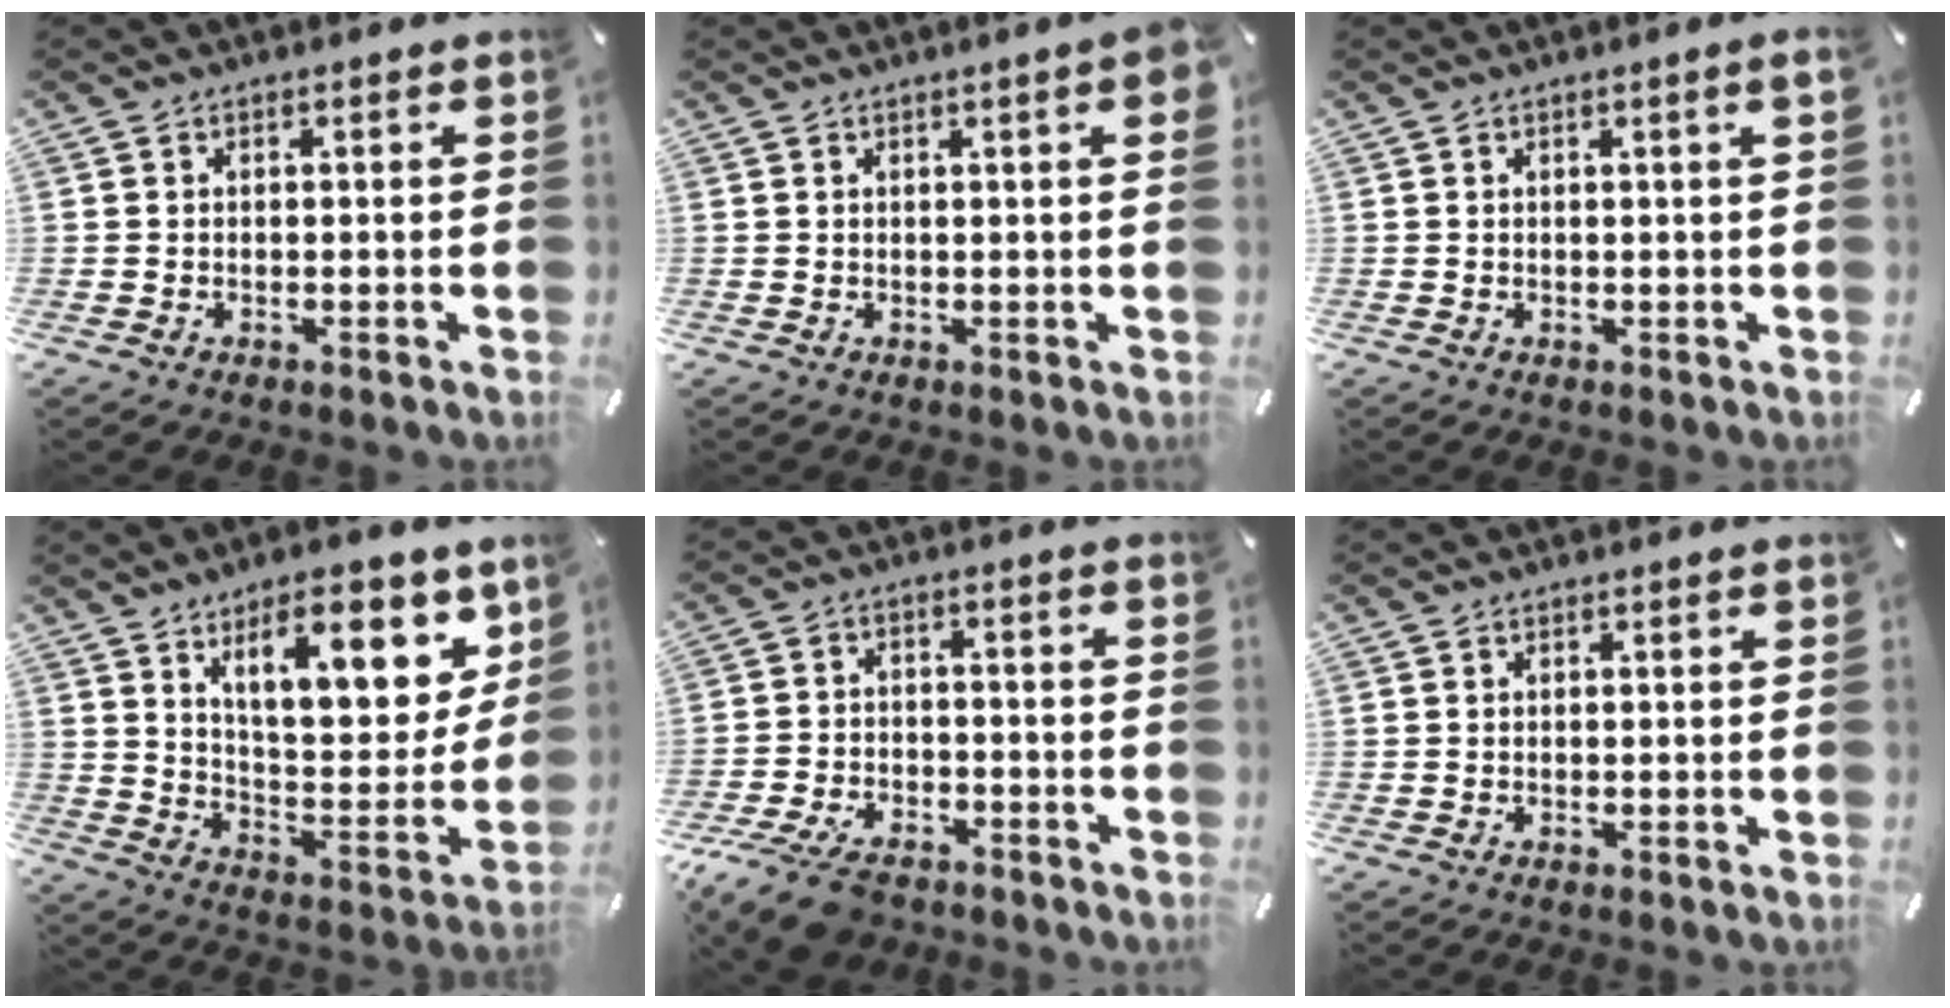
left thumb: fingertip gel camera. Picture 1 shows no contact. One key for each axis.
{"total": 3.7, "fx": 1.2, "fy": 0.5, "fz": 3.4, "tx": -0.049, "ty": -0.005, "tz": 0.017}
{"total": 1.7, "fx": 0.5, "fy": 0.0, "fz": 1.6, "tx": -0.029, "ty": 0.001, "tz": 0.007}
{"total": 18.5, "fx": 10.6, "fy": 7.5, "fz": 13.1, "tx": -0.181, "ty": -0.056, "tz": 0.169}
{"total": 9.5, "fx": -7.0, "fy": 4.6, "fz": 4.6, "tx": -0.097, "ty": 0.031, "tz": -0.130}
{"total": 0.0}